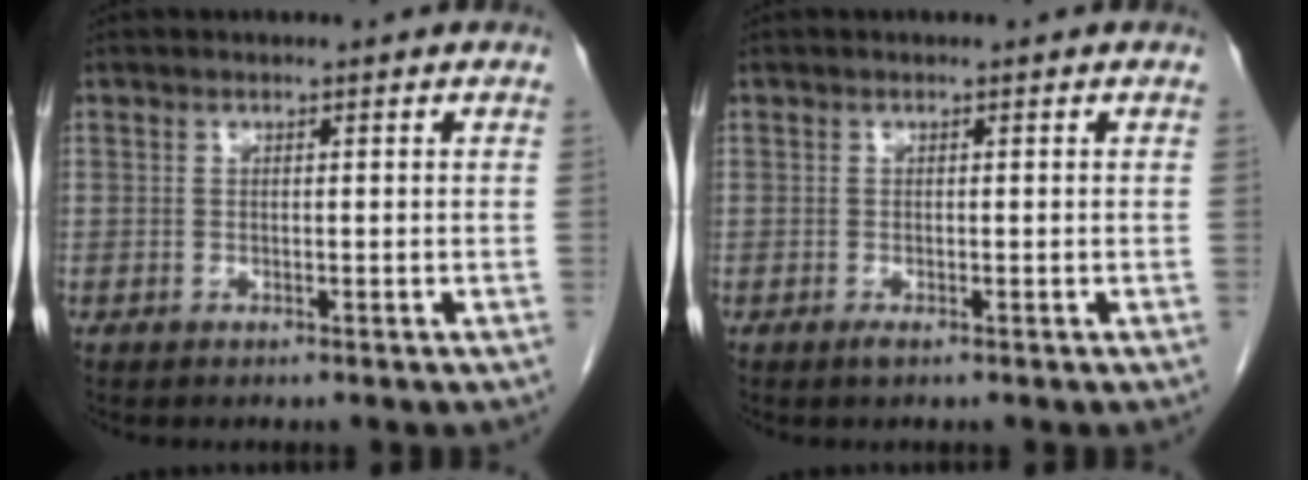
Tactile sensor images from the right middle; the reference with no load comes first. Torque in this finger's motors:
{"motor_torque": [0.29, 0.09, 0.00, 0.01]}